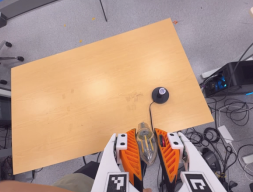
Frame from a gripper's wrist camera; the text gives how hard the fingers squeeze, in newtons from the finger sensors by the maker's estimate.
{"total": 20.9, "left": 22.8, "right": 19.0}